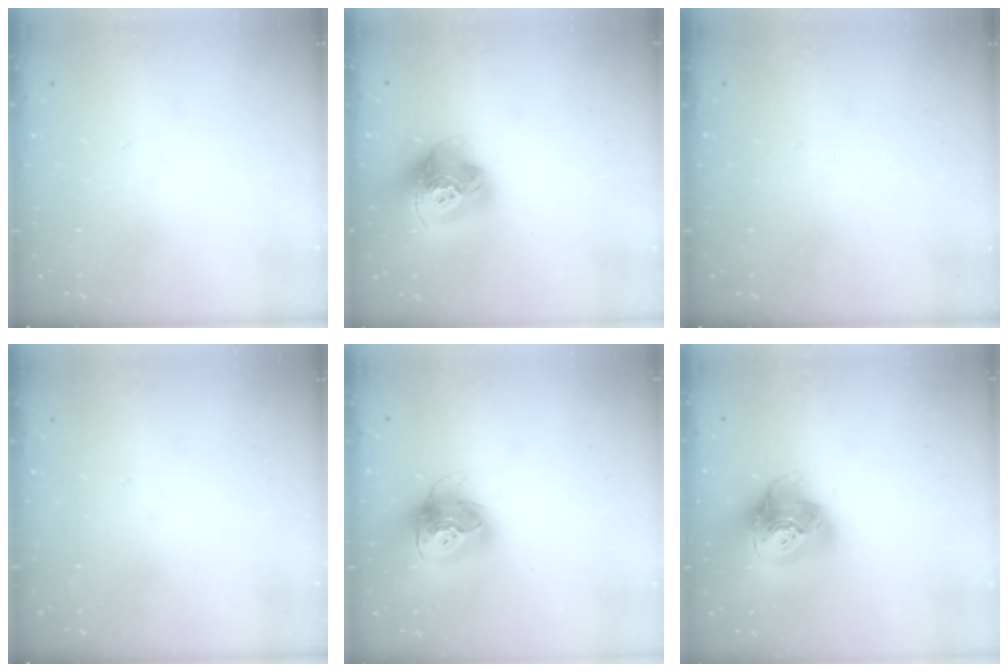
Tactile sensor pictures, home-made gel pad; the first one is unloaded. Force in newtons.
{"total": 17.6, "press": 17.6, "slide": 1.6}
{"total": 0.0}
{"total": 0.0}
{"total": 17.2, "press": 17.1, "slide": 2.0}
{"total": 17.1, "press": 17.0, "slide": 2.2}